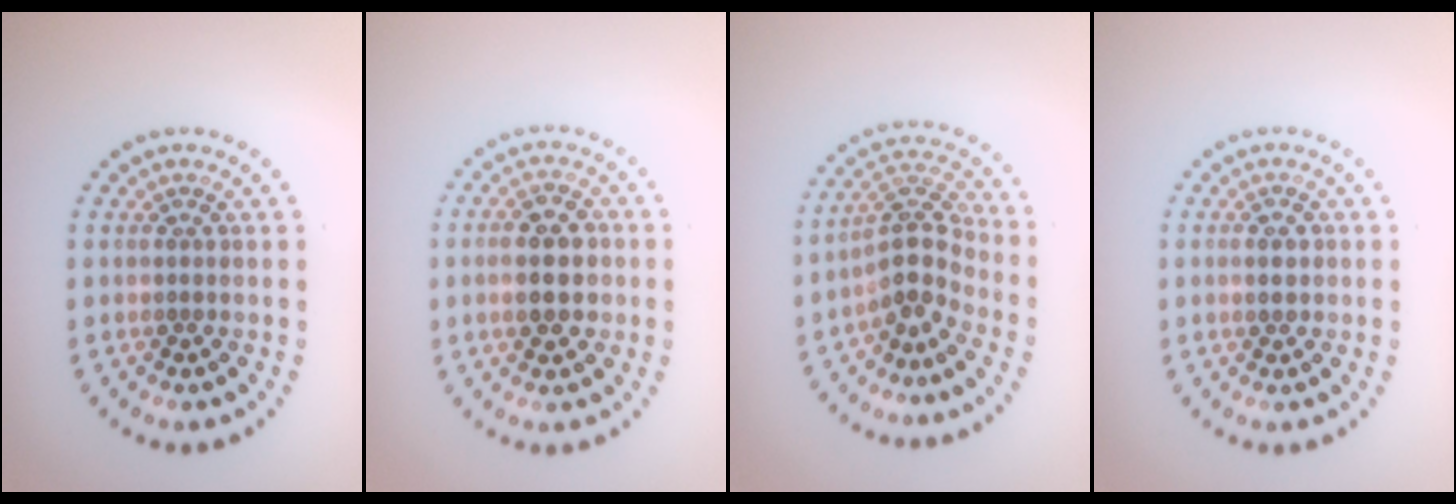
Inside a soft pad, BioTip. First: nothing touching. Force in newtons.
{"total": 3.7, "press": 3.7, "slide": 0.2}
{"total": 3.6, "press": 3.0, "slide": 1.9}
{"total": 1.8, "press": 1.8, "slide": 0.1}